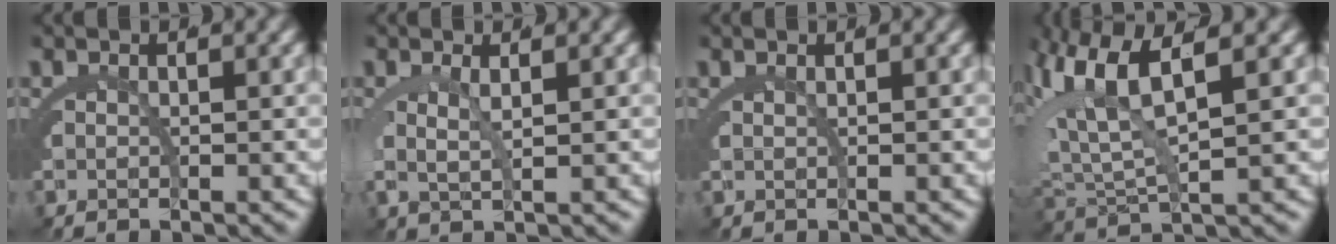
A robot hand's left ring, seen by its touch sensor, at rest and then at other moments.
{"total": 2.2, "force": [0.9, 0.4, 2.0], "torque": [-0.047, -0.009, 0.025]}
{"total": 1.1, "force": [0.6, -0.8, 0.4], "torque": [-0.002, 0.003, 0.013]}
{"total": 7.1, "force": [2.5, 3.5, 5.6], "torque": [-0.129, -0.003, 0.048]}